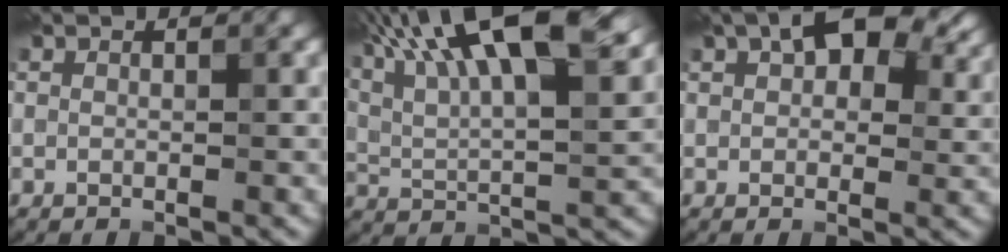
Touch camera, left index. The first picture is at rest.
{"total": 14.8, "force": [8.1, 4.4, 11.6], "torque": [-0.186, 0.022, 0.121]}
{"total": 7.8, "force": [3.5, 4.4, 5.4], "torque": [-0.071, 0.015, 0.041]}